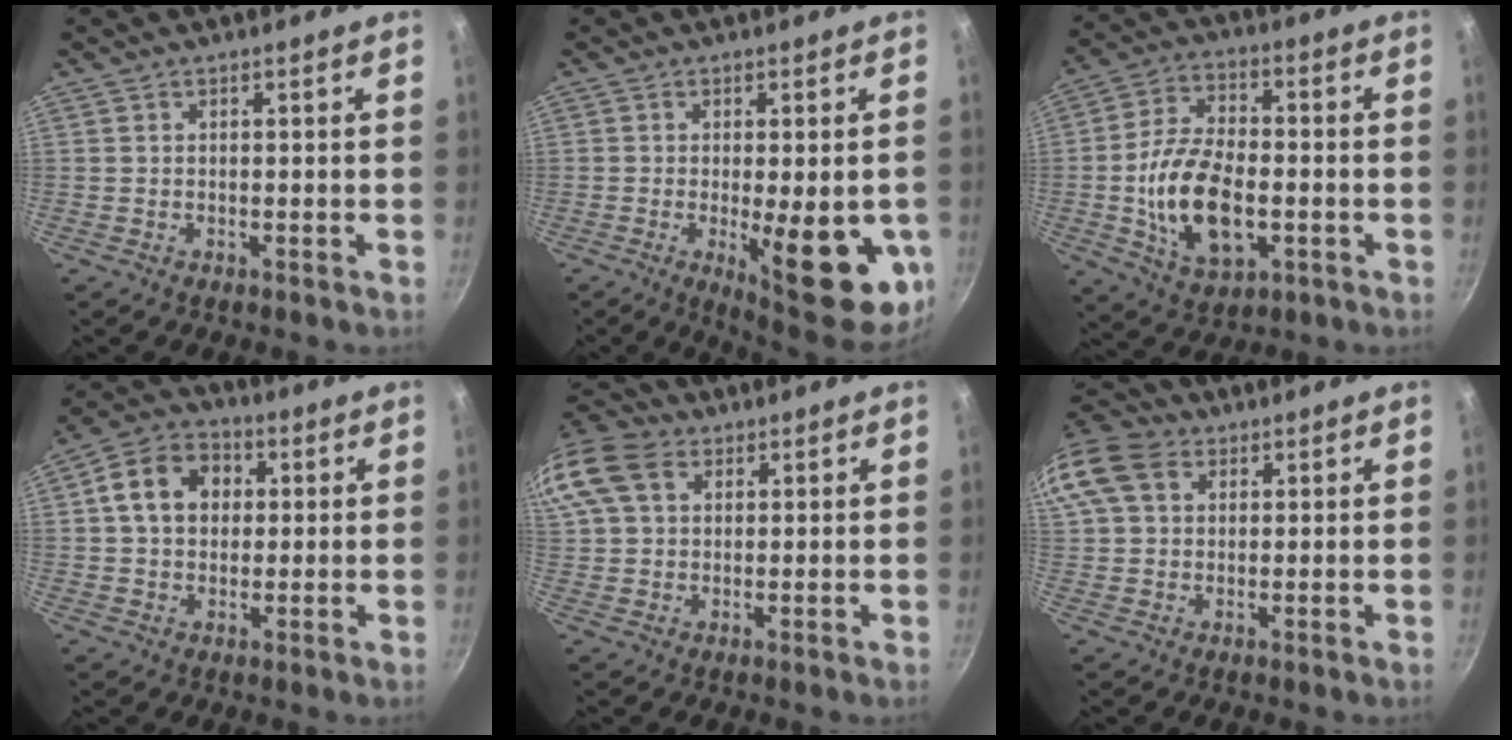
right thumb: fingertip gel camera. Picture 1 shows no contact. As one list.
[{"total": 17.5, "force": [-4.3, 5.6, 16.0], "torque": [-0.177, -0.018, -0.044]}, {"total": 16.2, "force": [-3.0, 9.0, 13.1], "torque": [-0.230, 0.016, -0.050]}, {"total": 10.9, "force": [2.3, 8.5, 6.4], "torque": [-0.085, 0.016, 0.023]}, {"total": 16.7, "force": [6.2, 12.4, 9.3], "torque": [-0.213, 0.032, 0.107]}, {"total": 14.2, "force": [4.8, 10.9, 7.8], "torque": [-0.164, 0.023, 0.077]}]